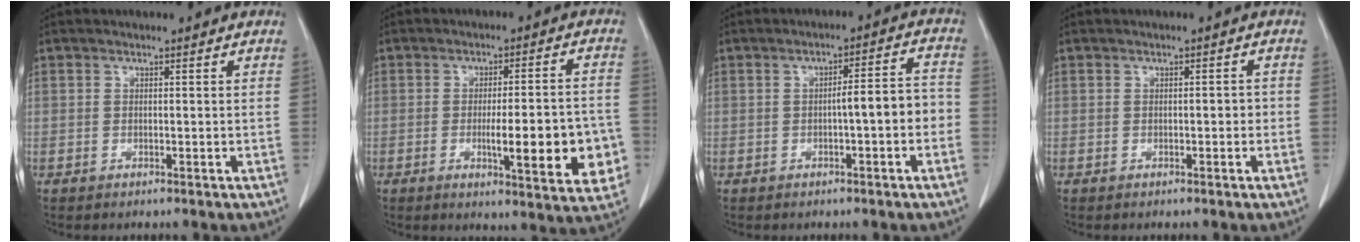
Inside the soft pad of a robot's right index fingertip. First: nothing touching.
{"total": 13.3, "force": [-3.3, 2.5, 12.6], "torque": [-0.146, 0.004, -0.036]}
{"total": 5.8, "force": [-1.4, 0.8, 5.5], "torque": [-0.074, 0.024, -0.019]}
{"total": 1.2, "force": [-0.3, 0.6, 1.1], "torque": [-0.012, 0.004, -0.002]}